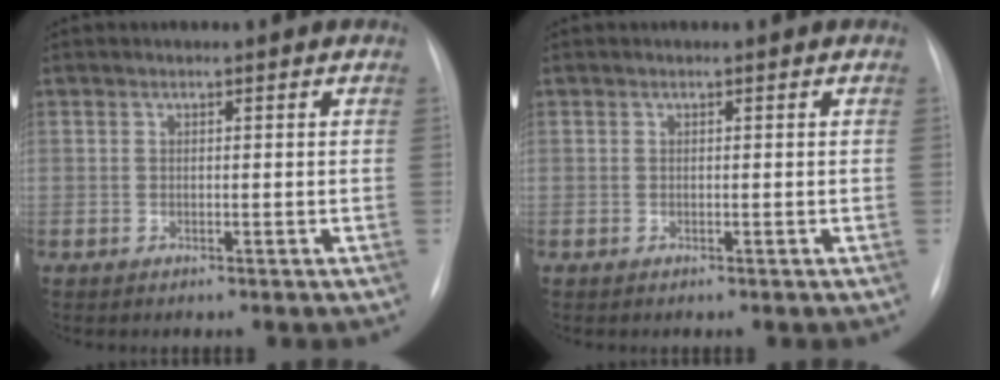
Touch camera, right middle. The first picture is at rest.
{"total": 0.0}